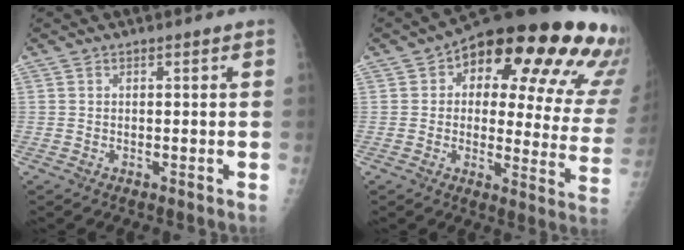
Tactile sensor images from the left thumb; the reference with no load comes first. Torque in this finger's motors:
{"motor_torque": [0.32, 0.43, 1.56, -1.21, 0.29]}